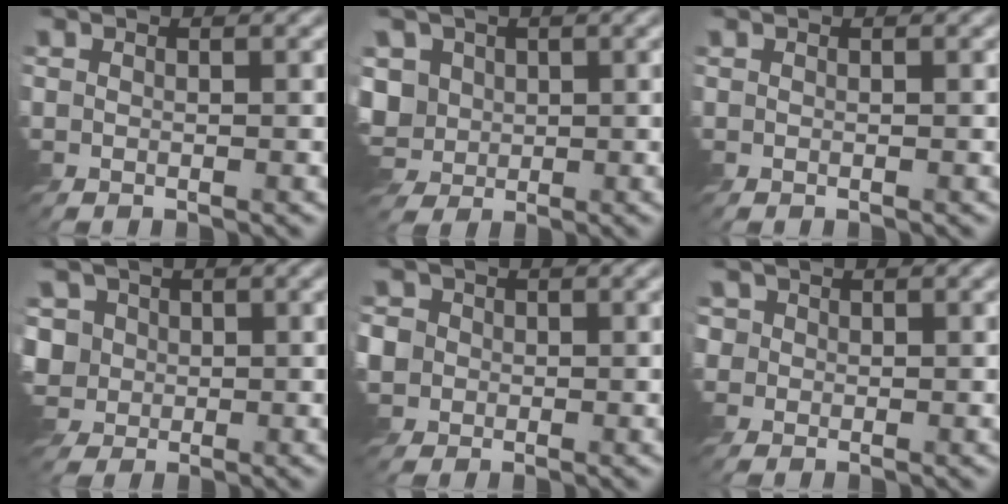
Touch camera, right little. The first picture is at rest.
{"total": 6.7, "force": [0.4, 5.7, 3.5], "torque": [-0.091, 0.018, -0.003]}
{"total": 0.0}
{"total": 6.1, "force": [1.3, 5.3, 2.6], "torque": [-0.067, 0.014, 0.017]}
{"total": 5.8, "force": [0.5, 5.3, 2.3], "torque": [-0.068, 0.024, -0.002]}
{"total": 2.9, "force": [1.2, 2.4, 1.0], "torque": [-0.043, 0.001, 0.027]}